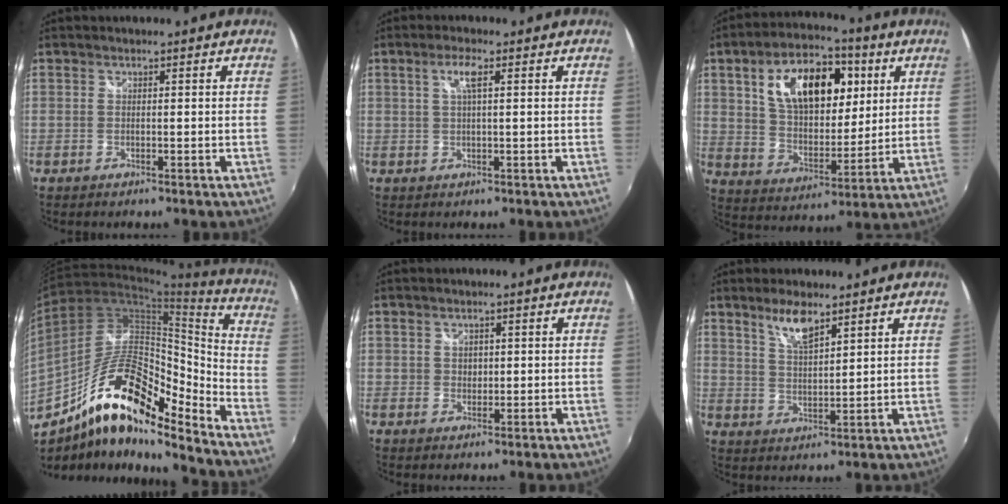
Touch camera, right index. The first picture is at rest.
{"total": 3.1, "force": [1.0, 0.2, 2.9], "torque": [-0.055, 0.005, 0.018]}
{"total": 18.7, "force": [6.5, 10.3, 14.2], "torque": [-0.251, 0.024, 0.114]}
{"total": 18.7, "force": [-11.8, 6.0, 13.2], "torque": [-0.238, 0.011, -0.221]}
{"total": 1.9, "force": [0.4, 1.8, 0.8], "torque": [-0.009, 0.002, 0.006]}
{"total": 6.0, "force": [4.3, 1.4, 3.9], "torque": [-0.073, 0.000, 0.085]}